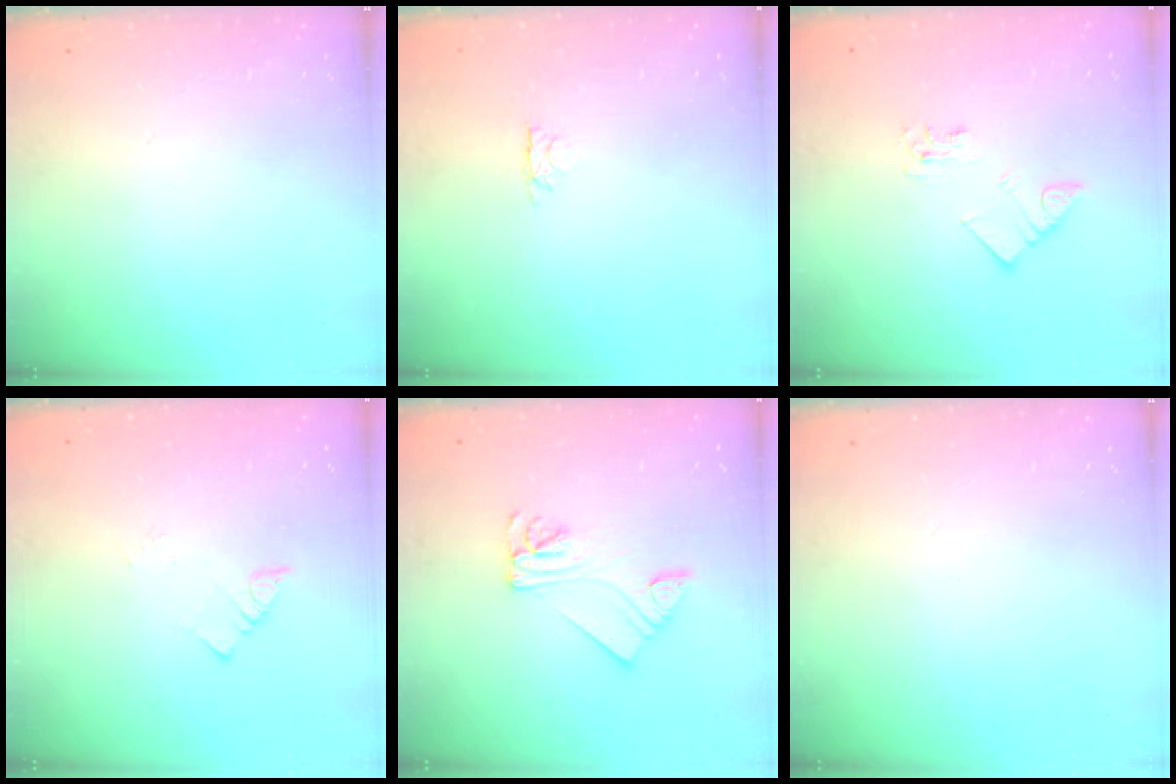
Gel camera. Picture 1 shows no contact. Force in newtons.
{"total": 2.8, "press": 2.7, "slide": 0.4}
{"total": 3.4, "press": 3.4, "slide": 0.2}
{"total": 1.9, "press": 1.9, "slide": 0.1}
{"total": 7.9, "press": 7.9, "slide": 0.8}
{"total": 0.0}